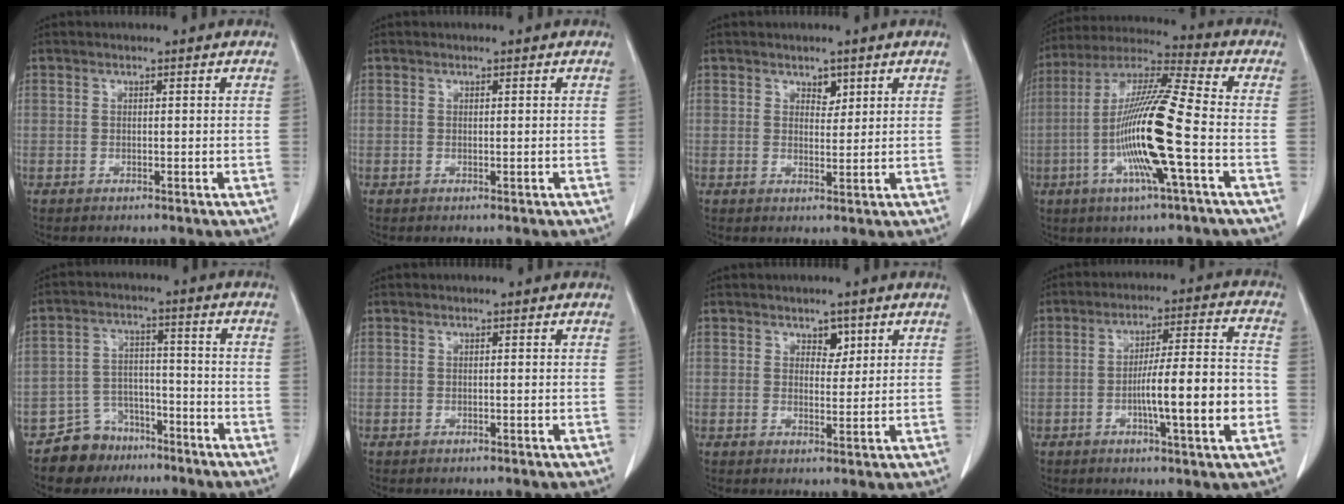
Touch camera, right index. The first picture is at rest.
{"total": 0.0}
{"total": 2.1, "force": [1.4, 1.2, 1.1], "torque": [-0.012, -0.006, 0.024]}
{"total": 16.3, "force": [-3.8, 0.0, 15.9], "torque": [-0.313, -0.006, -0.083]}
{"total": 7.1, "force": [-5.2, 4.8, 0.3], "torque": [0.003, 0.019, -0.087]}
{"total": 0.0}
{"total": 2.6, "force": [1.5, 1.5, 1.4], "torque": [-0.015, -0.003, 0.025]}
{"total": 12.5, "force": [-3.1, 0.6, 12.0], "torque": [-0.191, 0.007, -0.051]}